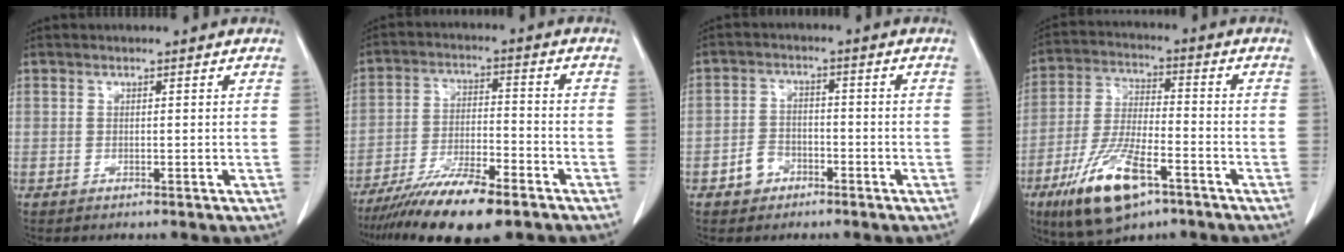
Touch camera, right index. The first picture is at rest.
{"total": 13.5, "force": [-9.8, 2.4, 8.9], "torque": [-0.159, -0.023, -0.168]}
{"total": 4.0, "force": [-2.3, 3.0, 1.4], "torque": [-0.023, 0.012, -0.039]}
{"total": 13.3, "force": [-7.4, 4.1, 10.2], "torque": [-0.208, -0.016, -0.127]}